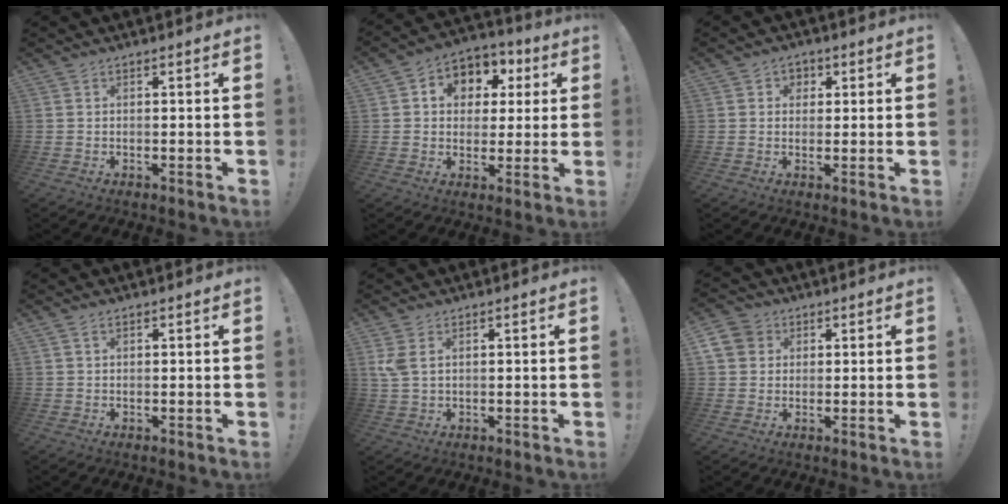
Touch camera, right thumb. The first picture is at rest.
{"total": 8.7, "force": [1.5, 7.8, 3.4], "torque": [-0.049, -0.006, 0.033]}
{"total": 2.9, "force": [0.4, 2.7, 0.9], "torque": [-0.008, 0.000, 0.005]}
{"total": 1.1, "force": [0.5, 0.6, 0.8], "torque": [-0.015, 0.002, 0.009]}
{"total": 4.3, "force": [1.8, 2.2, 3.3], "torque": [-0.071, -0.003, 0.033]}
{"total": 6.7, "force": [2.5, 5.8, 2.3], "torque": [-0.047, -0.006, 0.052]}